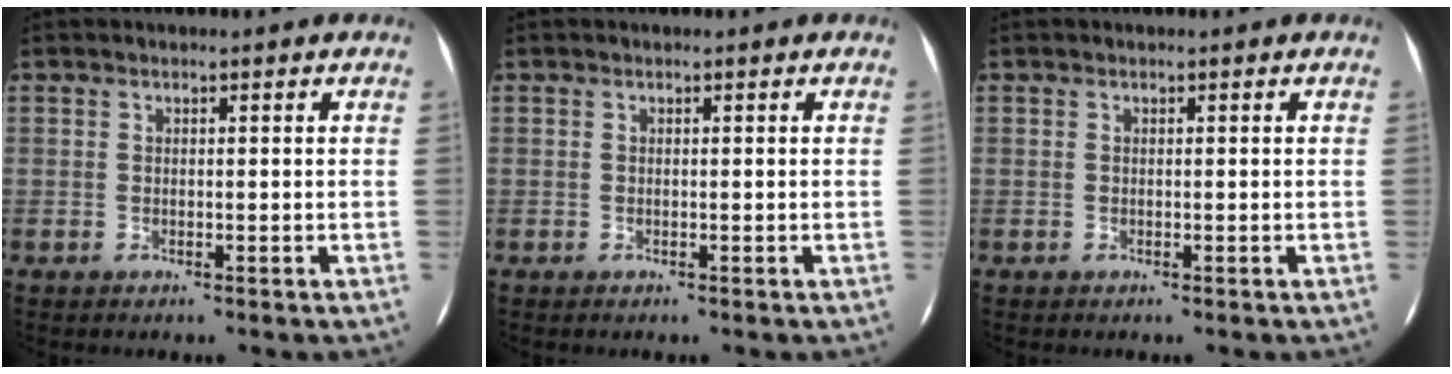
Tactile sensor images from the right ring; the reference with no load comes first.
{"total": 0.0}
{"total": 0.0}